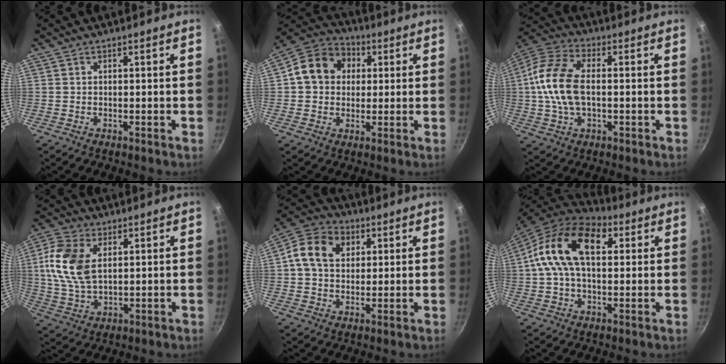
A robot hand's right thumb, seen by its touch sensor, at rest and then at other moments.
{"total": 12.1, "force": [2.3, 10.2, 6.1], "torque": [-0.075, 0.019, 0.017]}
{"total": 13.9, "force": [0.0, 8.0, 11.3], "torque": [-0.220, 0.028, -0.017]}
{"total": 12.3, "force": [2.9, 7.4, 9.4], "torque": [-0.182, -0.004, 0.056]}
{"total": 11.5, "force": [3.0, 8.8, 6.8], "torque": [-0.106, 0.011, 0.035]}
{"total": 17.4, "force": [4.1, 10.3, 13.5], "torque": [-0.219, 0.017, 0.050]}